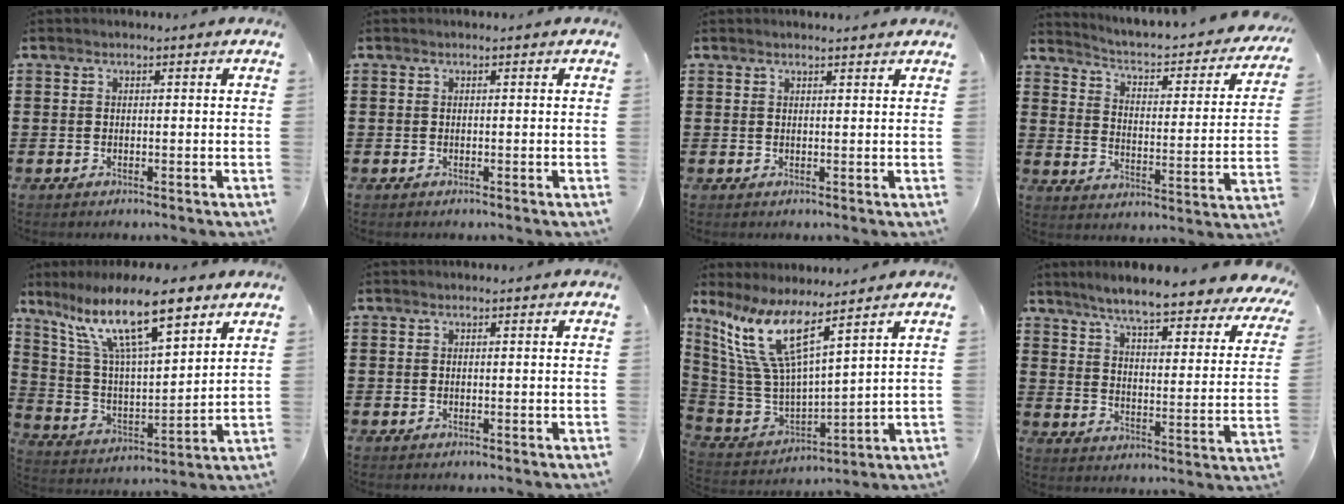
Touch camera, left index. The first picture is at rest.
{"total": 0.0}
{"total": 1.2, "force": [1.2, 0.0, 0.4], "torque": [-0.009, 0.000, 0.023]}
{"total": 2.8, "force": [2.2, 0.6, 1.5], "torque": [-0.046, -0.028, 0.025]}
{"total": 14.8, "force": [9.6, 4.0, 10.5], "torque": [-0.220, -0.028, 0.166]}
{"total": 0.0}
{"total": 12.0, "force": [7.4, 2.7, 9.0], "torque": [-0.219, -0.050, 0.126]}
{"total": 6.6, "force": [5.8, -0.5, 3.0], "torque": [-0.076, -0.048, 0.092]}